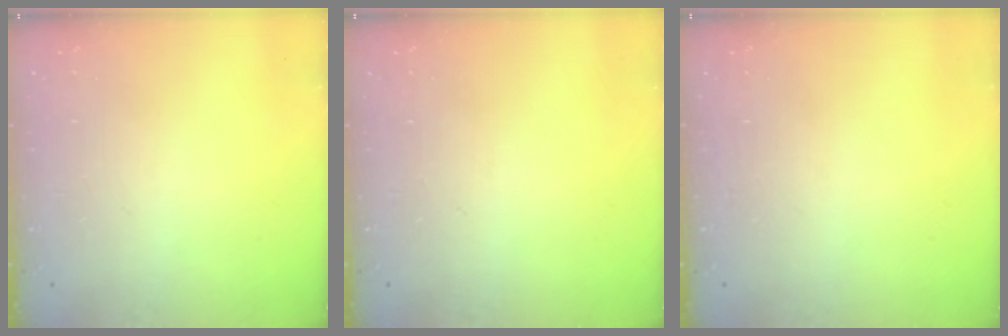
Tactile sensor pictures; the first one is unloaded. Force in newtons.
{"total": 0.0}
{"total": 0.0}